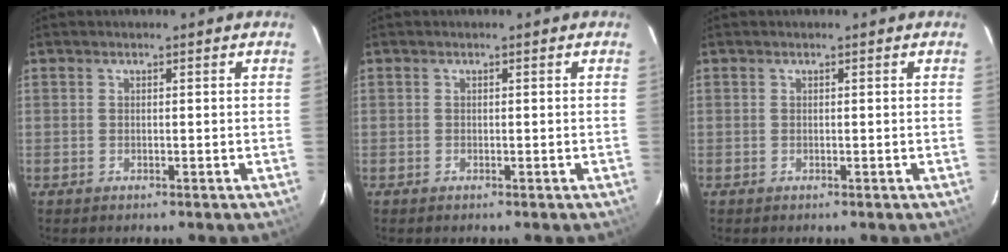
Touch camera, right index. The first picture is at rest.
{"total": 0.0}
{"total": 0.0}